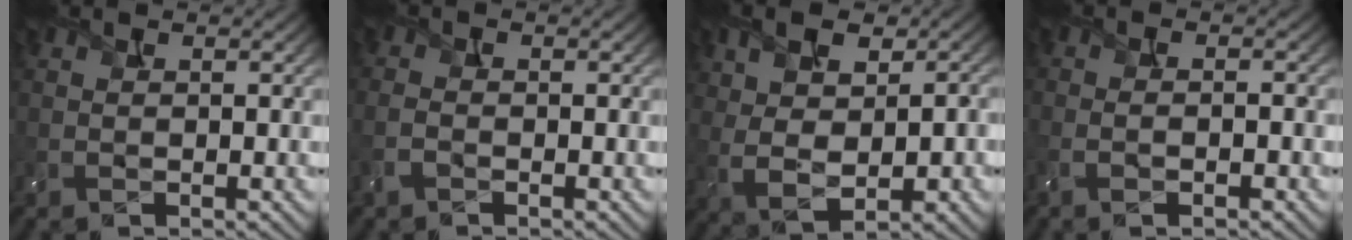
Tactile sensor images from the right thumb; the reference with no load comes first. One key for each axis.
{"total": 2.0, "fx": -1.1, "fy": 1.1, "fz": 1.2, "tx": -0.033, "ty": -0.001, "tz": -0.031}
{"total": 9.1, "fx": 1.4, "fy": 4.8, "fz": 7.5, "tx": -0.135, "ty": 0.003, "tz": 0.024}
{"total": 2.7, "fx": -1.0, "fy": 0.7, "fz": 2.4, "tx": -0.030, "ty": 0.009, "tz": -0.028}